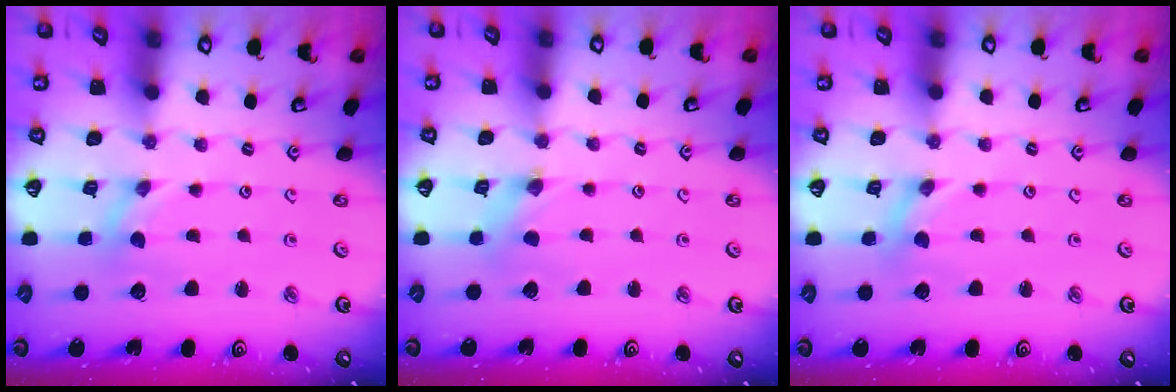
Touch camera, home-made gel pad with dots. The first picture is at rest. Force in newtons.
{"total": 0.6, "press": 0.6, "slide": 0.2}
{"total": 0.0}